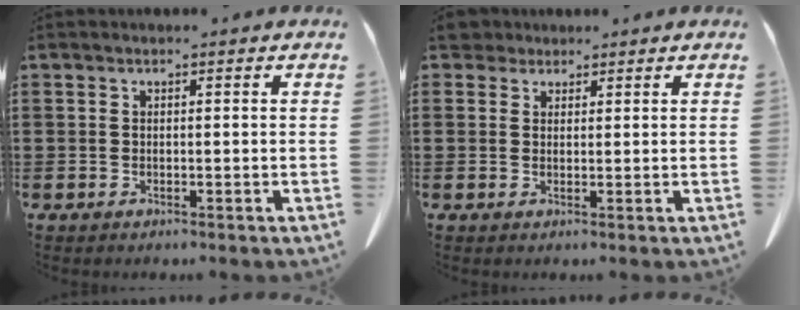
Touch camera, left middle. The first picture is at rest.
{"total": 2.8, "force": [2.3, 1.4, 0.7], "torque": [-0.023, 0.006, 0.045]}